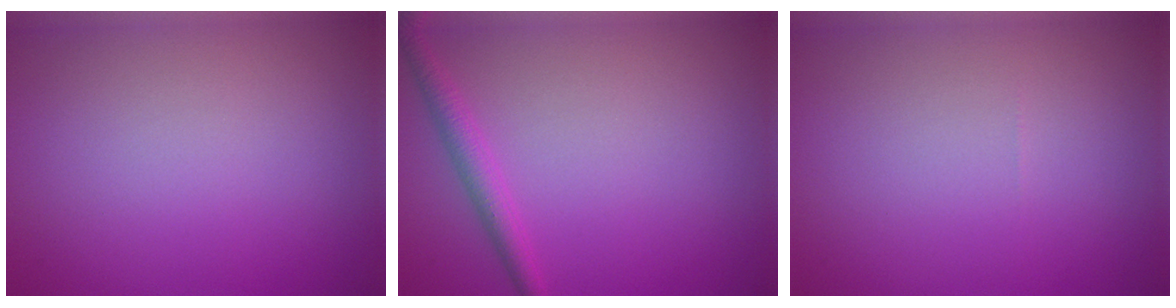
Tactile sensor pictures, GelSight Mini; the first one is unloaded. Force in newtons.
{"total": 2.0, "press": 2.0, "slide": 0.0}
{"total": 0.0}